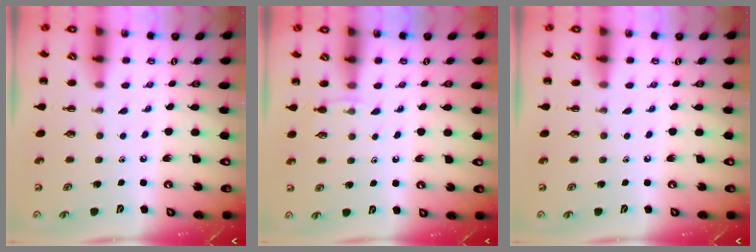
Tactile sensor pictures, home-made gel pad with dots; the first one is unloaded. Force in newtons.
{"total": 4.7, "press": 4.6, "slide": 1.3}
{"total": 0.0}